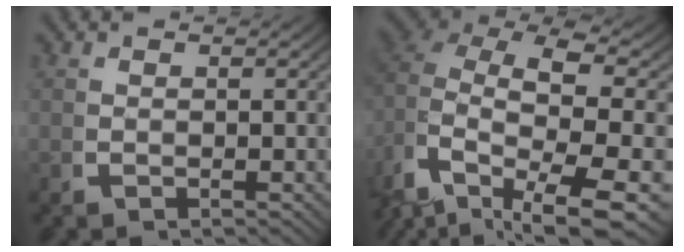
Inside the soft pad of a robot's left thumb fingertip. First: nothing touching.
{"total": 11.3, "force": [-2.0, 7.2, 8.6], "torque": [-0.167, -0.049, -0.017]}